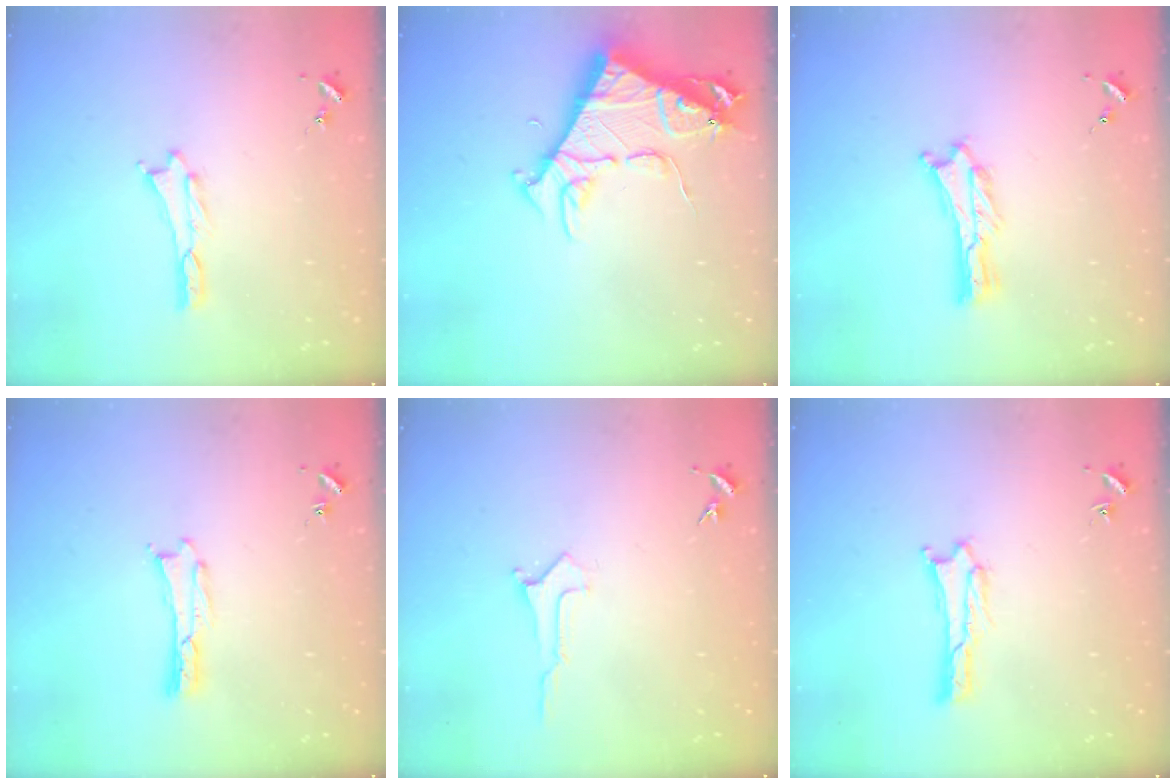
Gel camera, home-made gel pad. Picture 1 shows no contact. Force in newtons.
{"total": 7.9, "press": 7.9, "slide": 0.9}
{"total": 0.8, "press": 0.7, "slide": 0.2}
{"total": 0.0}
{"total": 0.0}
{"total": 1.9, "press": 1.9, "slide": 0.1}